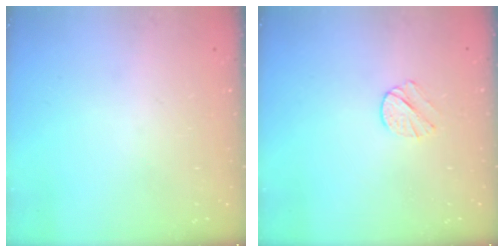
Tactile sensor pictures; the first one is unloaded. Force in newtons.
{"total": 5.4, "press": 5.4, "slide": 0.7}